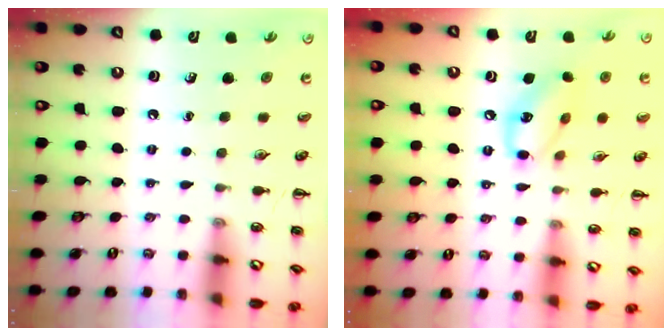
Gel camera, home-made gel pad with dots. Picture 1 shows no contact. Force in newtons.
{"total": 12.0, "press": 11.9, "slide": 1.6}